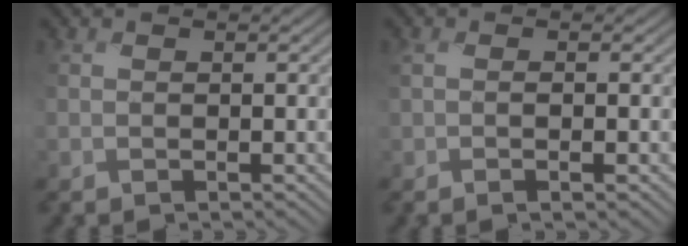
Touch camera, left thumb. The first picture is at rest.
{"total": 2.3, "force": [-0.3, 0.4, 2.3], "torque": [-0.047, -0.002, -0.007]}